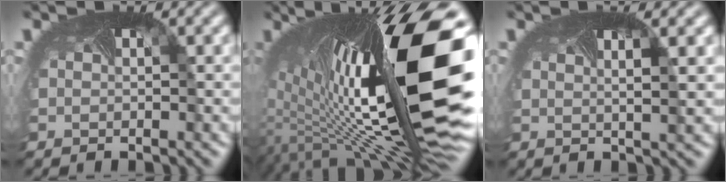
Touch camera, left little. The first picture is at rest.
{"total": 17.2, "force": [2.3, 5.6, 16.1], "torque": [-0.280, -0.004, 0.035]}
{"total": 2.0, "force": [0.4, 0.3, 1.9], "torque": [-0.029, -0.008, 0.001]}